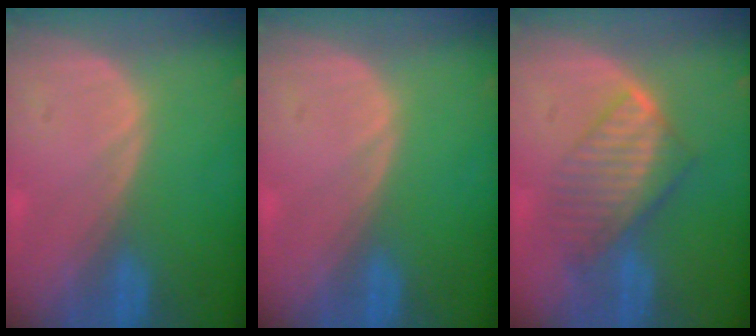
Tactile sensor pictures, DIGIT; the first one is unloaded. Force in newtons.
{"total": 0.0}
{"total": 7.2, "press": 6.6, "slide": 2.9}